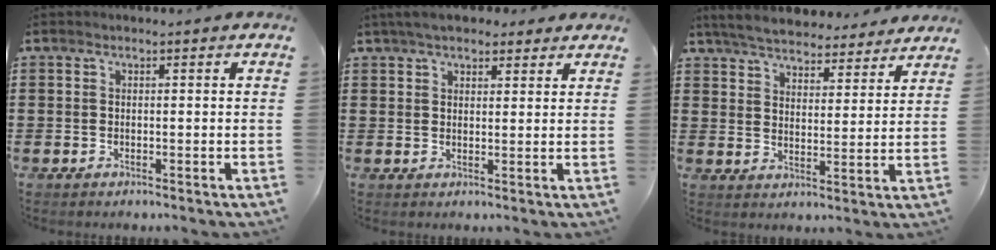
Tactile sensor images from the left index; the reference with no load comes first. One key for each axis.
{"total": 4.4, "fx": 3.7, "fy": 1.6, "fz": 1.7, "tx": -0.044, "ty": 0.003, "tz": 0.070}
{"total": 5.7, "fx": 5.6, "fy": 0.5, "fz": 0.9, "tx": -0.044, "ty": -0.031, "tz": 0.099}